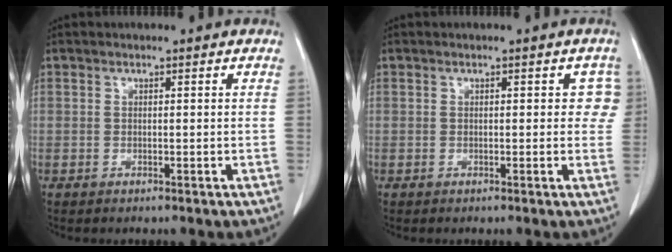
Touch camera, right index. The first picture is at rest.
{"total": 2.5, "force": [0.5, 1.7, 1.8], "torque": [-0.003, 0.015, -0.002]}